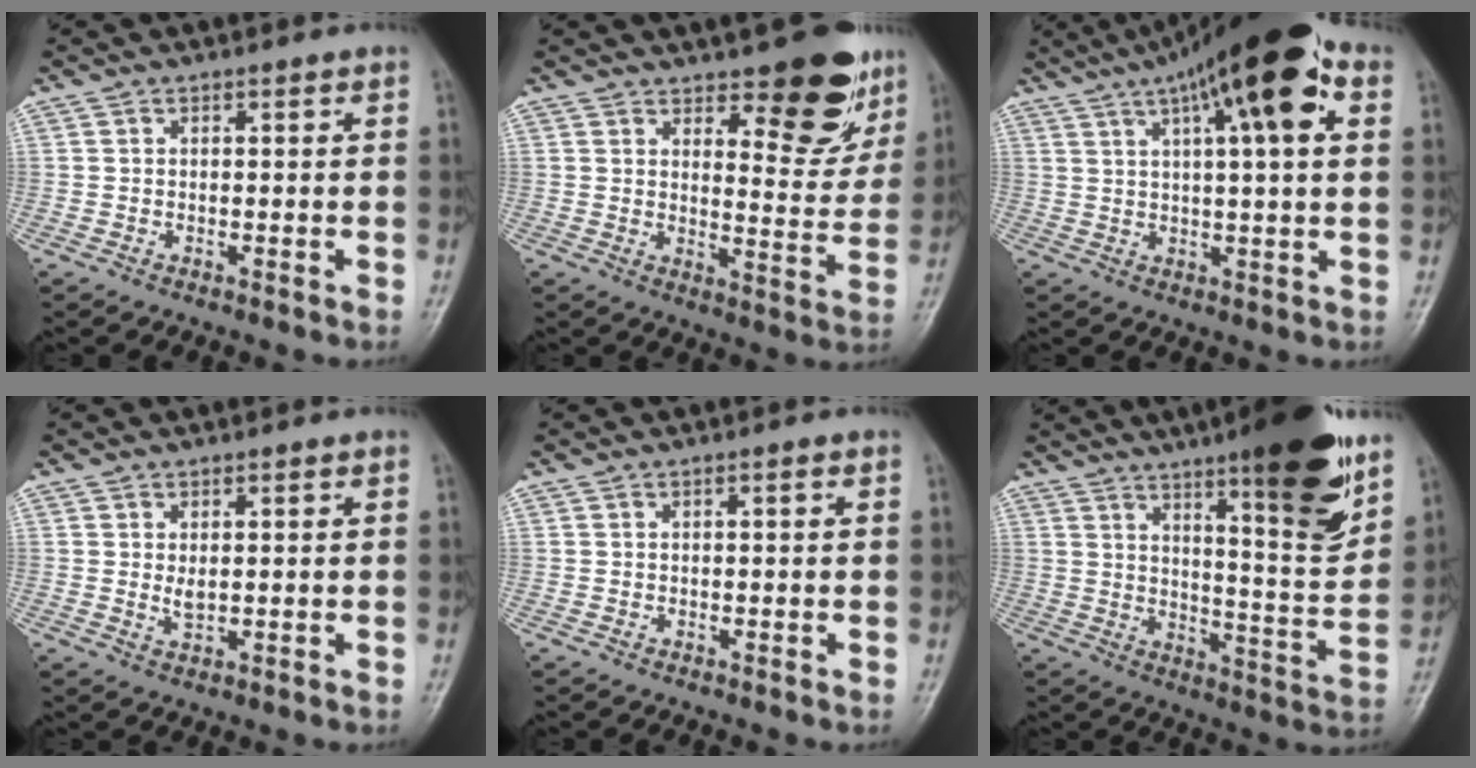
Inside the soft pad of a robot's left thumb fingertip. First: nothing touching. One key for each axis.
{"total": 12.9, "fx": 8.5, "fy": 5.0, "fz": 8.3, "tx": -0.061, "ty": -0.057, "tz": 0.120}
{"total": 18.5, "fx": 8.2, "fy": 4.8, "fz": 15.9, "tx": -0.241, "ty": 0.014, "tz": 0.123}
{"total": 2.4, "fx": 0.6, "fy": 1.2, "fz": 1.9, "tx": -0.029, "ty": -0.008, "tz": 0.014}
{"total": 0.7, "fx": 0.3, "fy": 0.1, "fz": 0.7, "tx": -0.012, "ty": 0.001, "tz": 0.003}
{"total": 18.6, "fx": 11.3, "fy": 3.5, "fz": 14.3, "tx": -0.175, "ty": -0.067, "tz": 0.170}